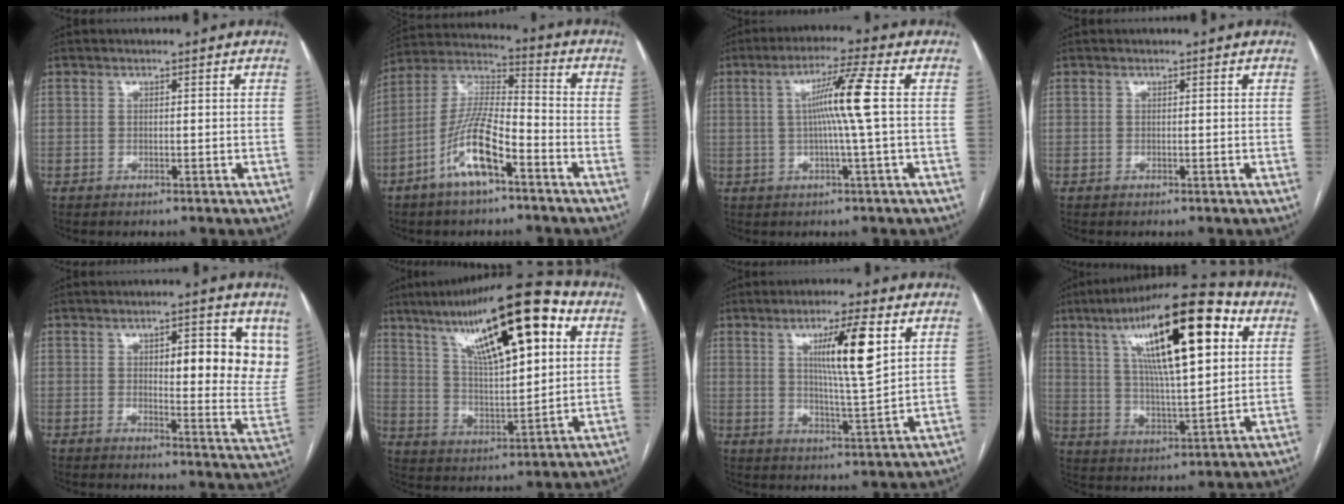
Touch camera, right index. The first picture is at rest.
{"total": 12.4, "force": [-6.2, 3.1, 10.2], "torque": [-0.212, 0.006, -0.116]}
{"total": 7.8, "force": [0.7, -1.5, 7.6], "torque": [-0.135, 0.008, 0.015]}
{"total": 0.0}
{"total": 12.5, "force": [4.9, 3.6, 10.9], "torque": [-0.119, -0.016, 0.060]}
{"total": 21.4, "force": [10.4, 4.9, 18.0], "torque": [-0.299, 0.035, 0.176]}
{"total": 10.1, "force": [3.8, 0.3, 9.4], "torque": [-0.158, -0.005, 0.062]}
{"total": 21.4, "force": [8.5, 4.6, 19.0], "torque": [-0.321, 0.033, 0.138]}